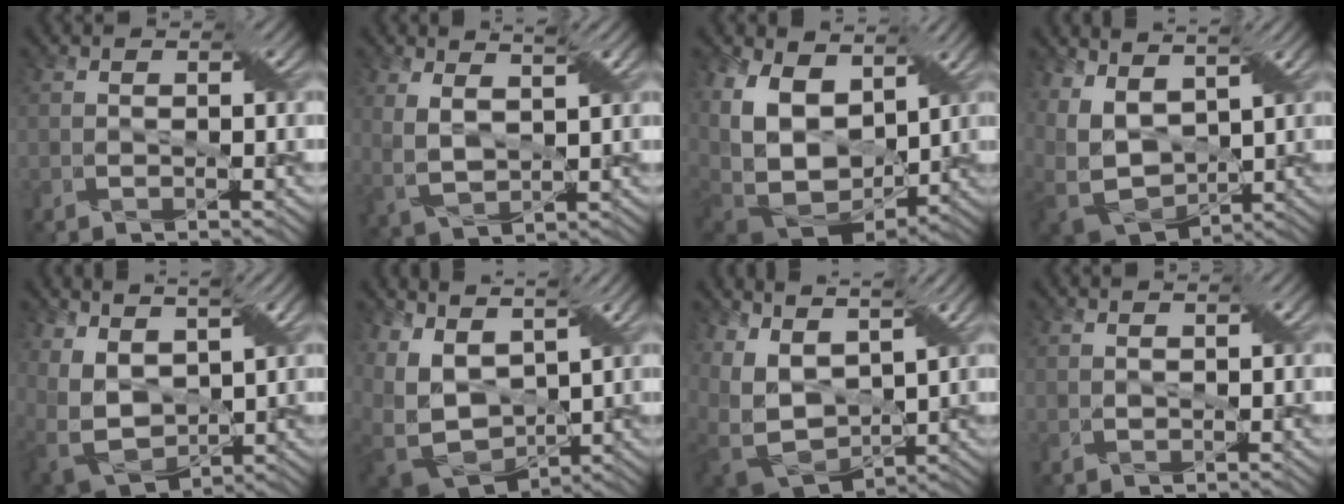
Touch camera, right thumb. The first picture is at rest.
{"total": 5.2, "force": [2.8, 1.8, 4.0], "torque": [-0.101, 0.003, 0.057]}
{"total": 15.6, "force": [4.5, 10.4, 10.7], "torque": [-0.267, 0.002, 0.105]}
{"total": 9.9, "force": [3.8, 5.9, 6.9], "torque": [-0.188, -0.001, 0.076]}
{"total": 8.9, "force": [4.2, 4.9, 6.1], "torque": [-0.167, 0.000, 0.083]}
{"total": 10.9, "force": [3.5, 6.8, 7.8], "torque": [-0.204, 0.010, 0.083]}
{"total": 10.8, "force": [4.8, 6.3, 7.3], "torque": [-0.198, 0.013, 0.098]}
{"total": 0.7, "force": [0.6, 0.0, 0.4], "torque": [-0.011, 0.003, 0.012]}